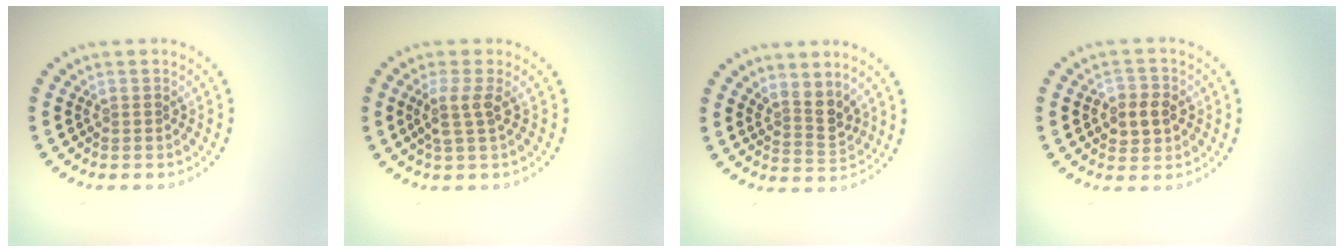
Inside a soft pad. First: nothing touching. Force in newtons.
{"total": 2.1, "press": 1.7, "slide": 1.3}
{"total": 2.6, "press": 1.9, "slide": 1.7}
{"total": 2.9, "press": 2.8, "slide": 0.3}